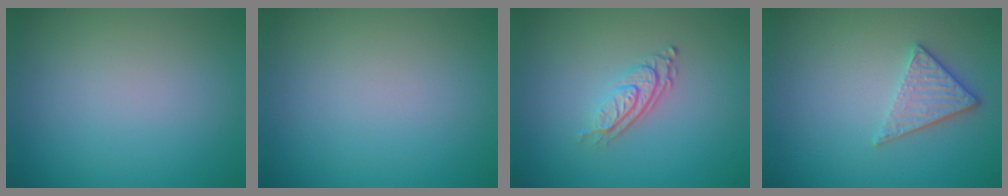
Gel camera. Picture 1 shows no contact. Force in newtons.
{"total": 0.0}
{"total": 2.9, "press": 1.9, "slide": 2.2}
{"total": 2.8, "press": 2.4, "slide": 1.3}